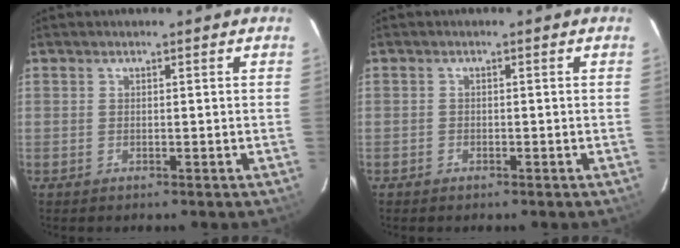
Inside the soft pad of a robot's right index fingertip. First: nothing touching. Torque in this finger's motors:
{"motor_torque": [0.18, -0.21, -0.02, 0.00]}